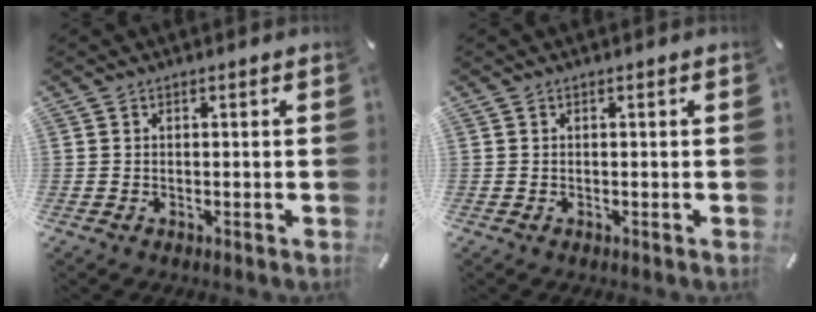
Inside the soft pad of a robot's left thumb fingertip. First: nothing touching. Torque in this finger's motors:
{"motor_torque": [0.00, 0.00, -0.03, -0.02, 0.00]}